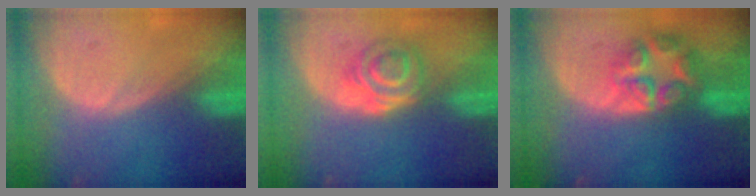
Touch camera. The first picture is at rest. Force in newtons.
{"total": 6.3, "press": 5.2, "slide": 3.5}
{"total": 8.0, "press": 7.0, "slide": 3.9}